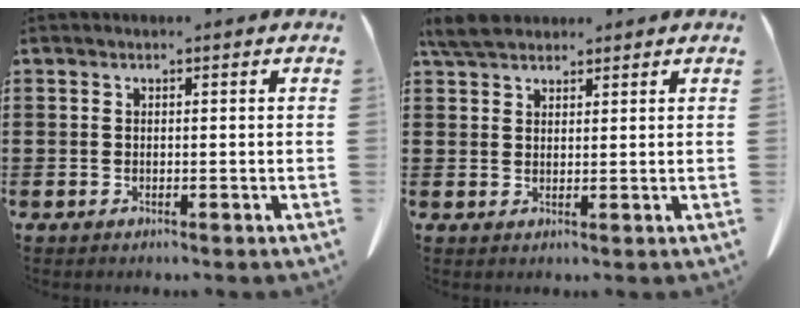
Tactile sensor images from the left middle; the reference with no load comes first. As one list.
[{"total": 4.3, "force": [3.8, 1.4, 1.7], "torque": [-0.045, -0.002, 0.074]}]